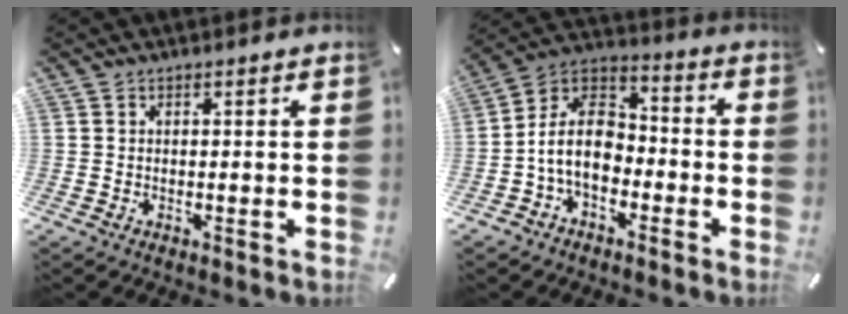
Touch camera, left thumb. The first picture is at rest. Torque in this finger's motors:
{"motor_torque": [0.07, 0.97, 0.90, 0.83, 0.22]}